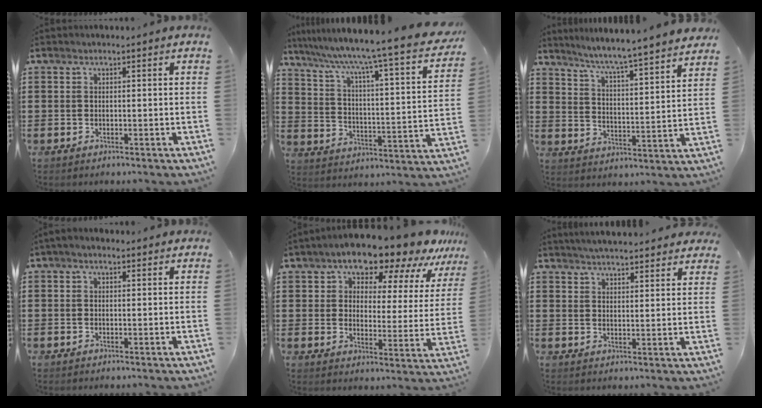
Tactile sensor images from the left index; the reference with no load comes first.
{"total": 6.9, "force": [5.6, -1.2, 4.0], "torque": [-0.102, -0.056, 0.077]}
{"total": 5.2, "force": [4.8, -1.2, 1.6], "torque": [-0.056, -0.046, 0.072]}
{"total": 1.1, "force": [0.5, 0.7, 0.7], "torque": [-0.015, 0.006, 0.007]}
{"total": 11.5, "force": [10.1, 3.3, 4.5], "torque": [-0.101, -0.055, 0.176]}
{"total": 4.1, "force": [4.1, -0.1, 0.6], "torque": [-0.024, -0.017, 0.074]}